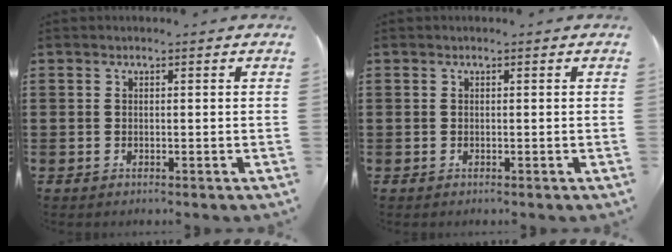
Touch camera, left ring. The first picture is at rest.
{"total": 0.0}